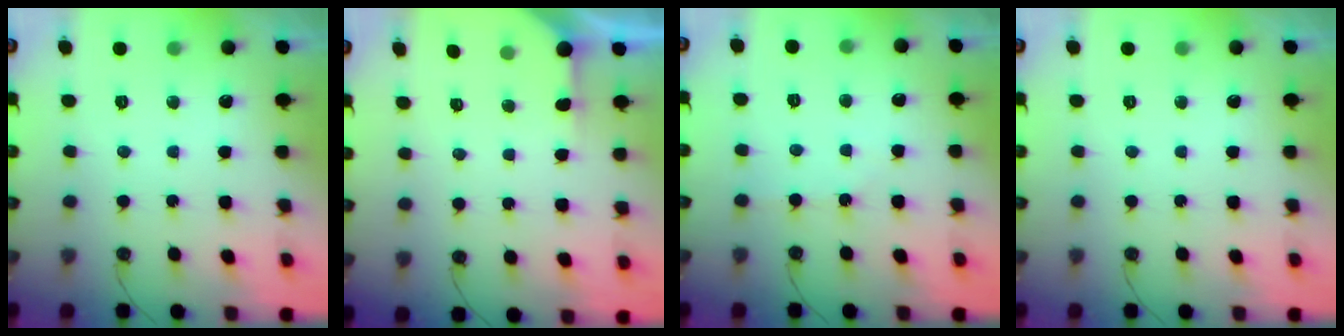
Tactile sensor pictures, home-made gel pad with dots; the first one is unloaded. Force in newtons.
{"total": 2.4, "press": 2.4, "slide": 0.3}
{"total": 1.5, "press": 1.5, "slide": 0.3}
{"total": 0.0}